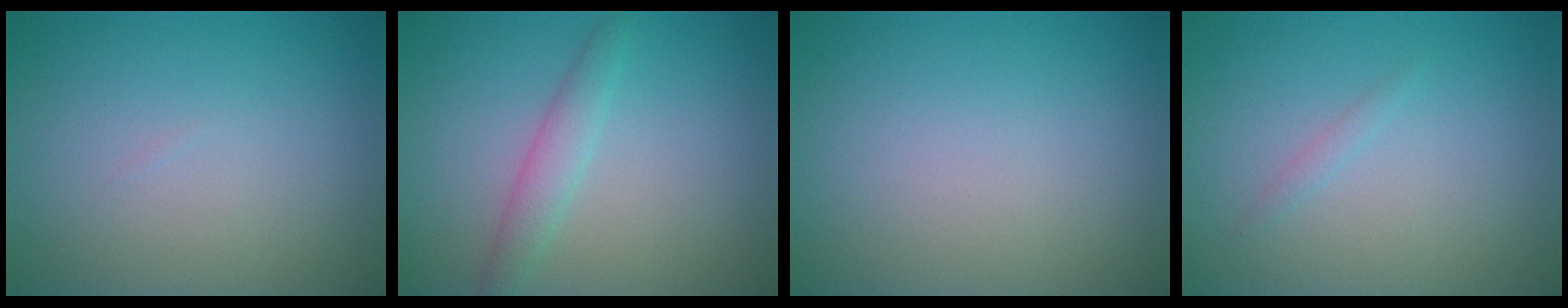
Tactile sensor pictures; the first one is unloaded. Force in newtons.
{"total": 2.0, "press": 2.0, "slide": 0.1}
{"total": 0.0}
{"total": 0.6, "press": 0.6, "slide": 0.0}